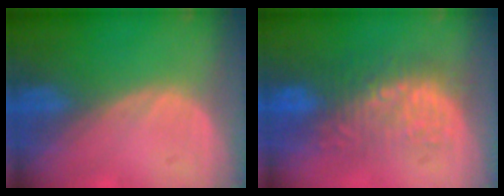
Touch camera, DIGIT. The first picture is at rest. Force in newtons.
{"total": 8.9, "press": 8.6, "slide": 2.2}